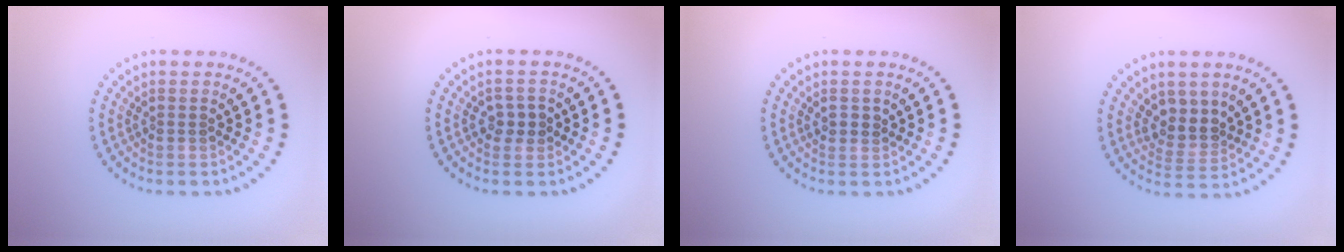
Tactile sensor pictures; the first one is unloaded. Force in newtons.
{"total": 1.8, "press": 1.8, "slide": 0.3}
{"total": 0.8, "press": 0.7, "slide": 0.4}
{"total": 3.0, "press": 2.5, "slide": 1.7}